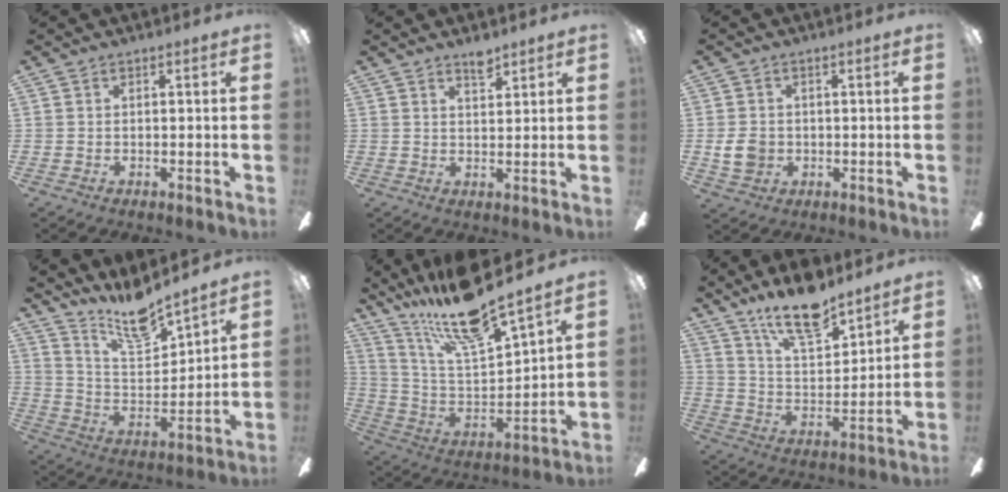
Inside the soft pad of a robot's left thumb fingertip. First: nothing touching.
{"total": 3.4, "force": [3.0, 0.9, 1.4], "torque": [-0.007, -0.018, 0.049]}
{"total": 5.2, "force": [-0.3, 4.3, 2.9], "torque": [-0.057, 0.004, -0.006]}
{"total": 12.9, "force": [11.1, 3.0, 5.9], "torque": [-0.119, -0.069, 0.196]}
{"total": 17.9, "force": [14.9, 2.4, 9.6], "torque": [-0.202, -0.100, 0.255]}
{"total": 15.0, "force": [11.8, 4.9, 7.9], "torque": [-0.145, -0.064, 0.207]}